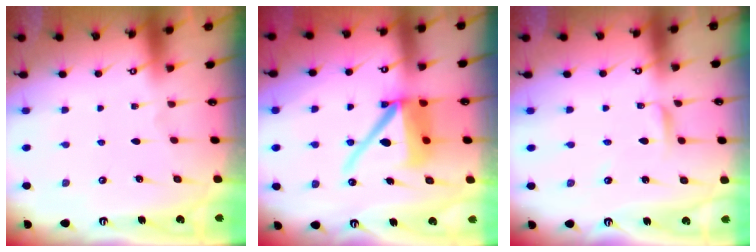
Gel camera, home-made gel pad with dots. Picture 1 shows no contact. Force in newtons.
{"total": 13.3, "press": 13.2, "slide": 1.9}
{"total": 2.7, "press": 2.7, "slide": 0.2}